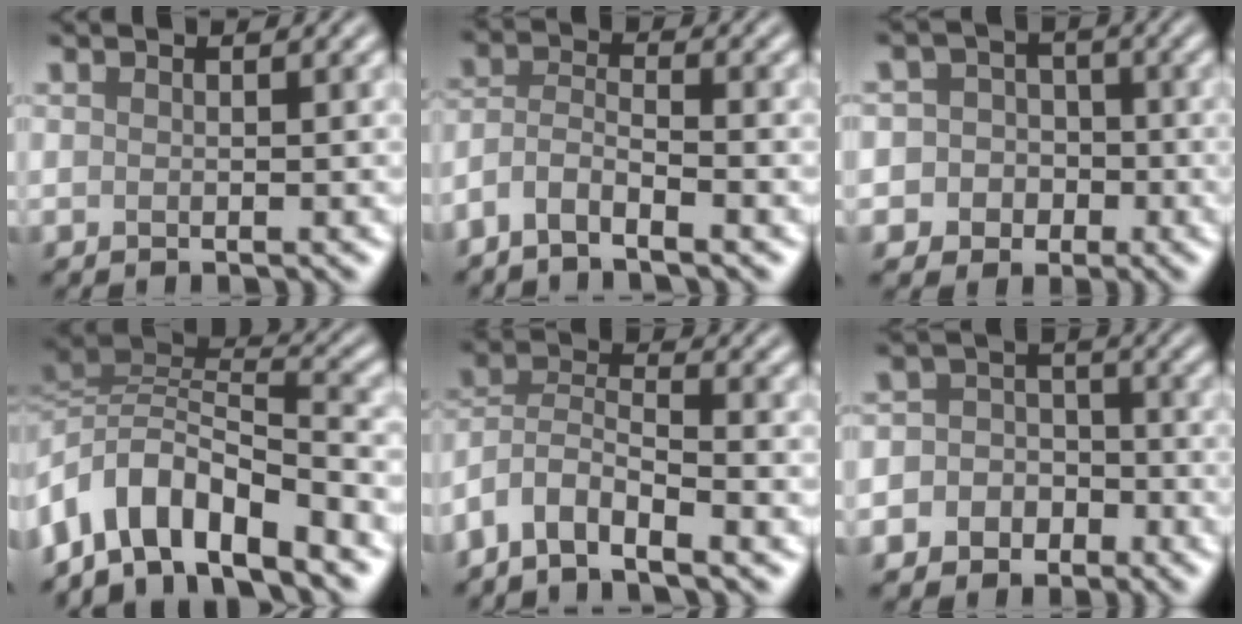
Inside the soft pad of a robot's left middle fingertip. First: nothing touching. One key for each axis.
{"total": 3.2, "fx": -2.4, "fy": 0.7, "fz": 2.0, "tx": -0.042, "ty": 0.001, "tz": -0.059}
{"total": 5.5, "fx": -1.5, "fy": 5.2, "fz": 0.9, "tx": 0.006, "ty": 0.013, "tz": -0.052}
{"total": 8.4, "fx": -4.5, "fy": 3.3, "fz": 6.3, "tx": -0.096, "ty": 0.009, "tz": -0.092}
{"total": 5.8, "fx": -4.4, "fy": 1.8, "fz": 3.3, "tx": -0.060, "ty": 0.001, "tz": -0.091}
{"total": 5.6, "fx": -2.7, "fy": 4.8, "fz": 1.2, "tx": 0.004, "ty": 0.006, "tz": -0.061}